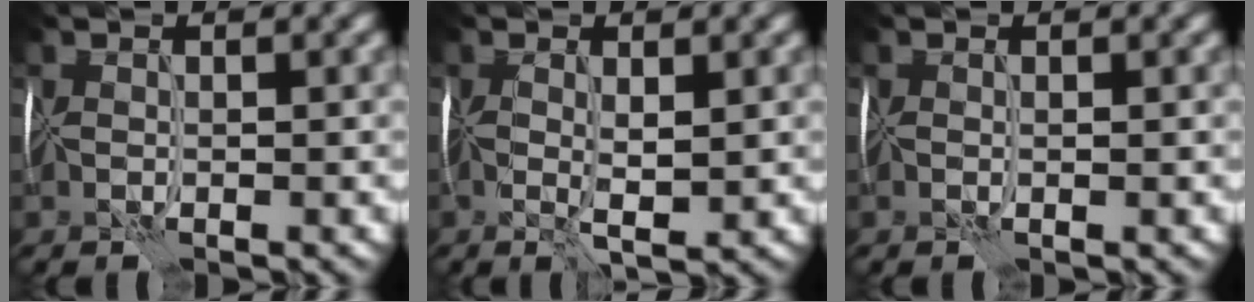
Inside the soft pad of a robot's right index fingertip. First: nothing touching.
{"total": 2.8, "force": [0.2, 1.0, 2.6], "torque": [-0.053, -0.007, 0.005]}
{"total": 0.0}